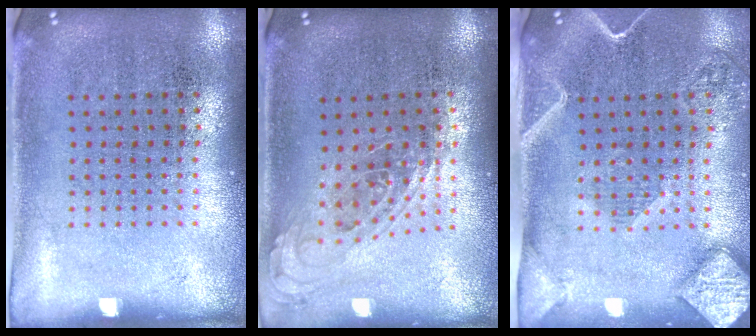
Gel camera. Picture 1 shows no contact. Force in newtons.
{"total": 0.7, "press": 0.7, "slide": 0.2}
{"total": 2.6, "press": 2.1, "slide": 1.5}